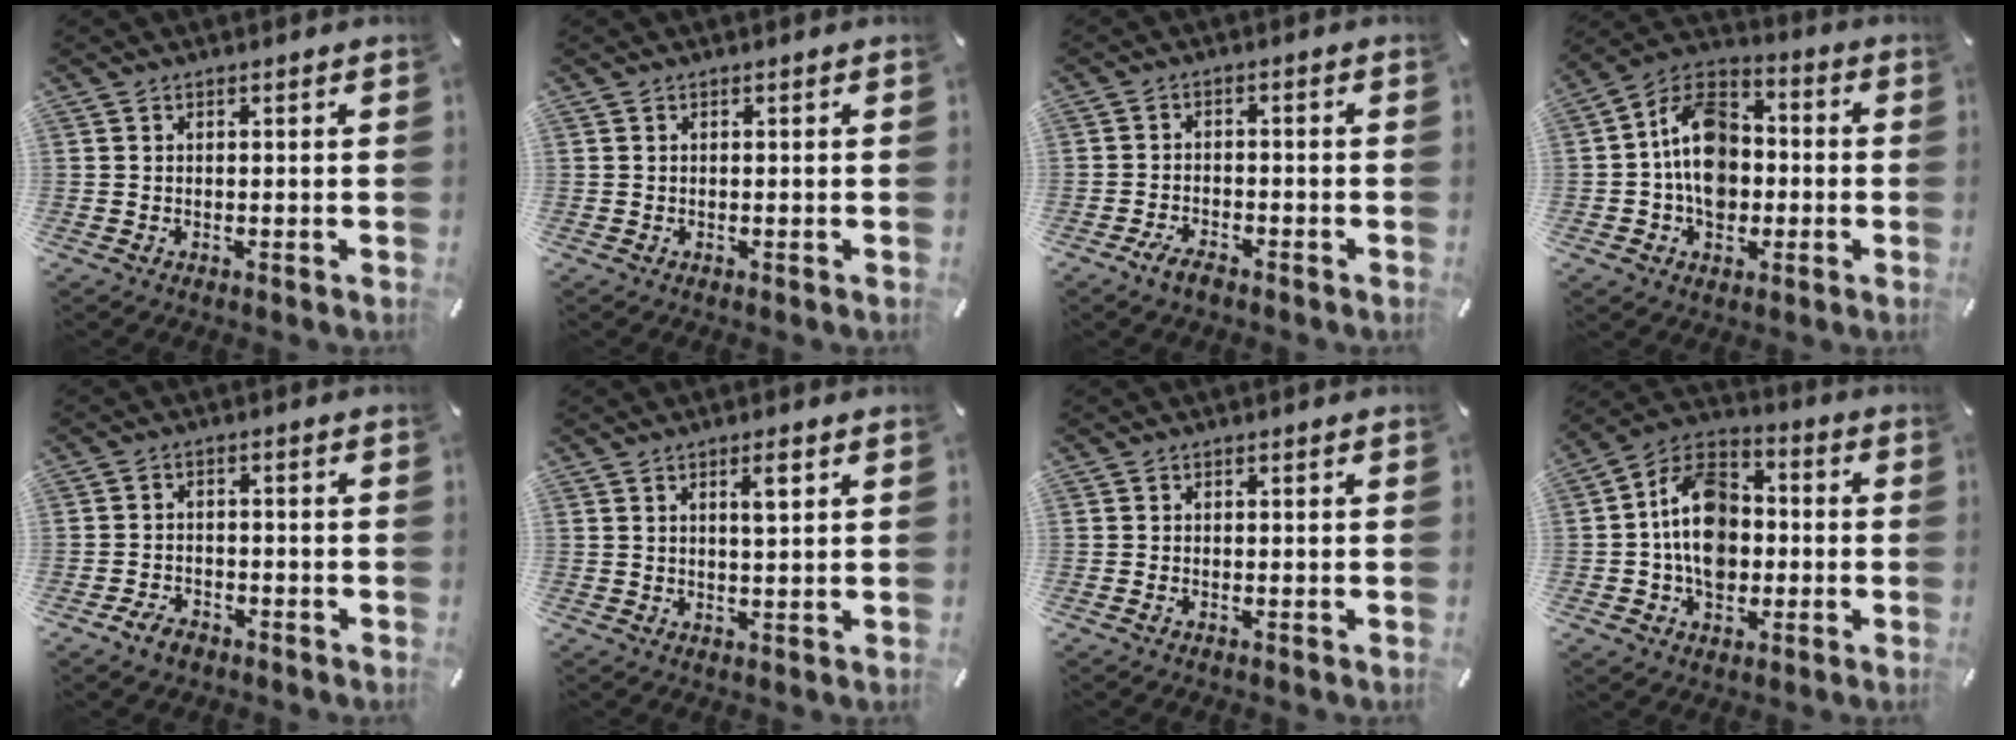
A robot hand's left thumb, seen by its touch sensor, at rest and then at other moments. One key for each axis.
{"total": 0.0}
{"total": 3.8, "fx": -3.0, "fy": 1.4, "fz": 1.9, "tx": -0.043, "ty": 0.014, "tz": -0.059}
{"total": 14.0, "fx": -1.7, "fy": 10.9, "fz": 8.6, "tx": -0.154, "ty": 0.027, "tz": -0.031}
{"total": 4.1, "fx": -3.0, "fy": 2.3, "fz": 1.7, "tx": -0.038, "ty": 0.015, "tz": -0.059}
{"total": 3.8, "fx": 1.8, "fy": 0.7, "fz": 3.3, "tx": -0.052, "ty": -0.004, "tz": 0.025}
{"total": 0.6, "fx": -0.3, "fy": 0.2, "fz": 0.5, "tx": -0.012, "ty": -0.003, "tz": -0.004}
{"total": 14.8, "fx": -1.9, "fy": 11.3, "fz": 9.4, "tx": -0.174, "ty": 0.025, "tz": -0.035}